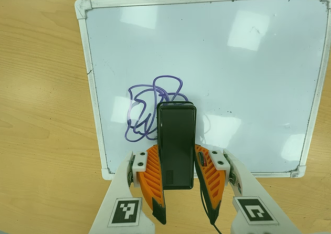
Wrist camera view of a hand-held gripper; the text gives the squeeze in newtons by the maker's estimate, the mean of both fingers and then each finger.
{"total": 4.6, "left": 3.2, "right": 6.0}